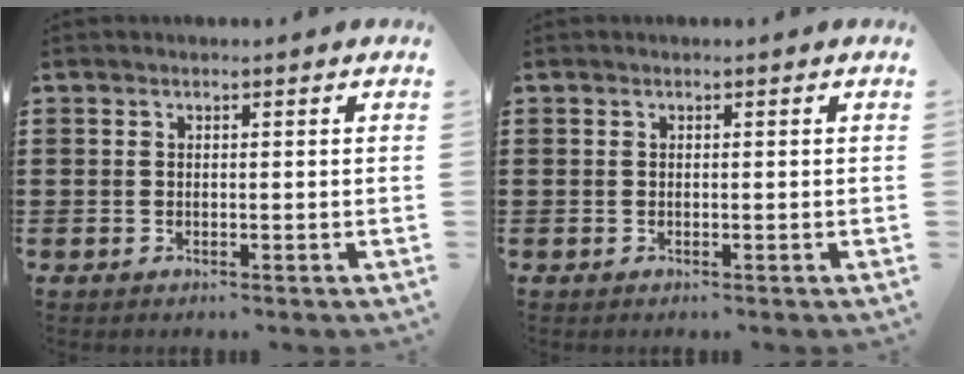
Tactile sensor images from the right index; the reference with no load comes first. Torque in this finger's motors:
{"motor_torque": [0.00, 0.01, 0.00, 0.00]}